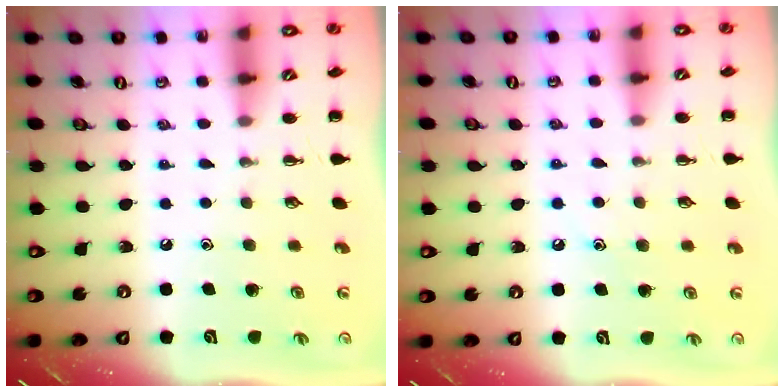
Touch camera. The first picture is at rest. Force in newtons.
{"total": 6.6, "press": 6.4, "slide": 1.4}